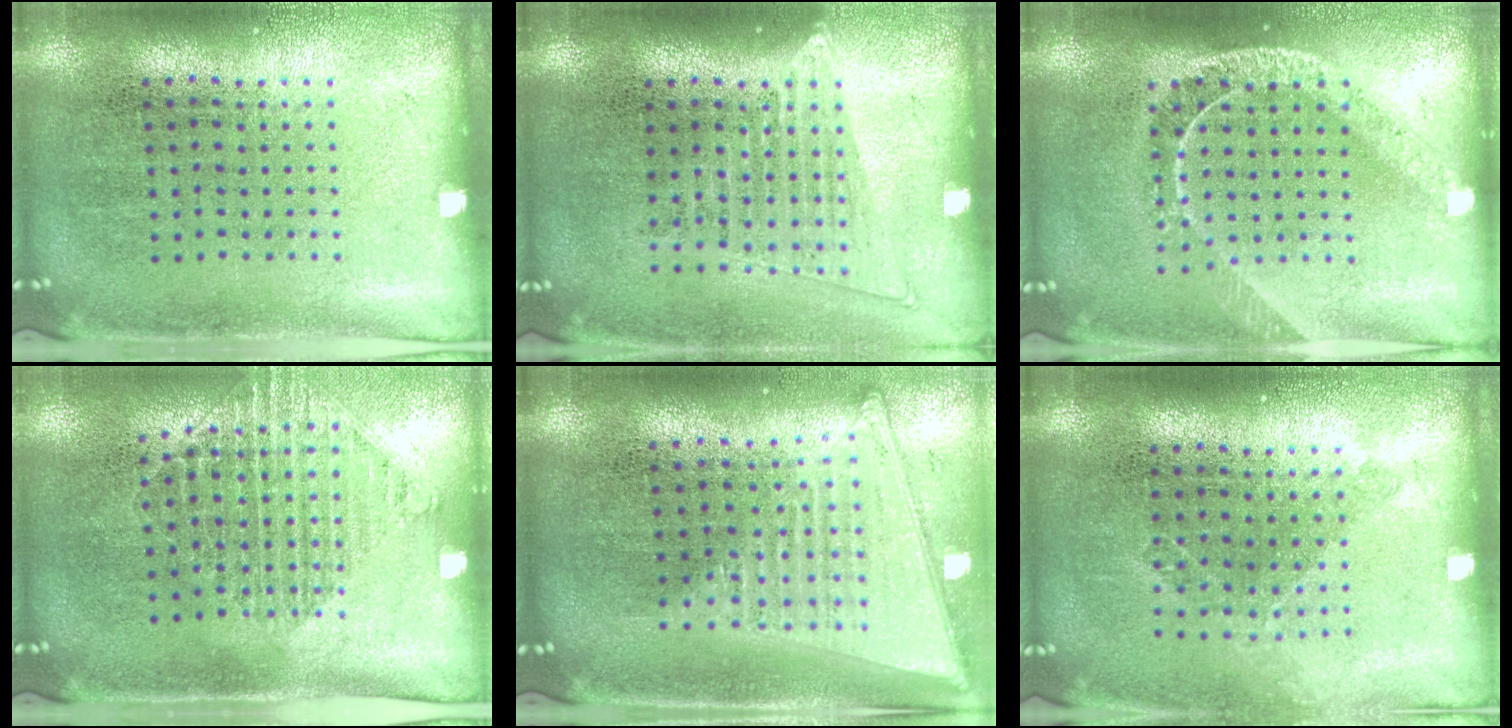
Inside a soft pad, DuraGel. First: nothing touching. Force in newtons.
{"total": 1.4, "press": 1.2, "slide": 0.7}
{"total": 1.7, "press": 1.4, "slide": 1.0}
{"total": 1.4, "press": 1.2, "slide": 0.7}
{"total": 1.8, "press": 1.6, "slide": 0.7}
{"total": 1.1, "press": 0.9, "slide": 0.6}